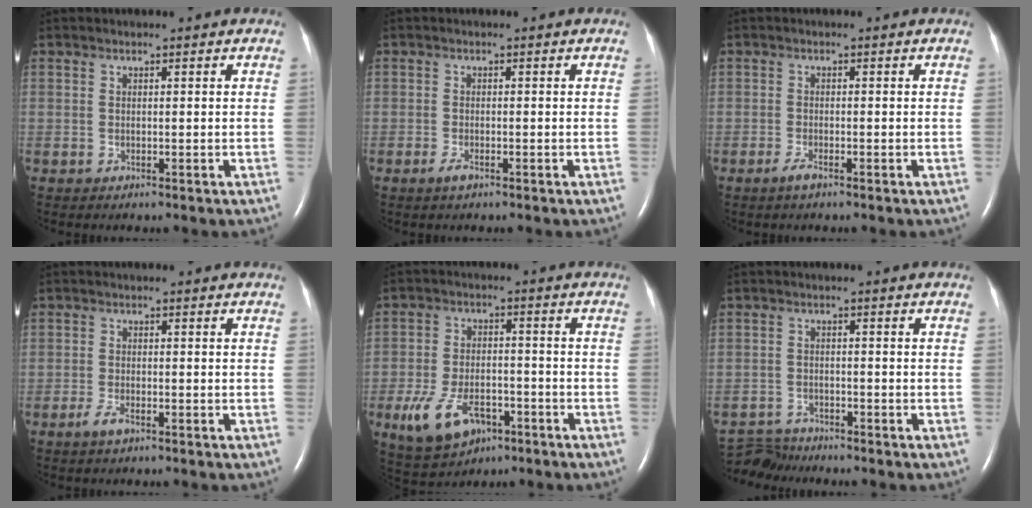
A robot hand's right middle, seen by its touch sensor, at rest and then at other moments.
{"total": 1.3, "force": [-0.9, 0.3, 1.0], "torque": [-0.022, -0.002, -0.018]}
{"total": 1.5, "force": [-1.1, 0.1, 1.0], "torque": [-0.026, -0.003, -0.024]}
{"total": 2.1, "force": [-1.4, 0.5, 1.5], "torque": [-0.038, -0.003, -0.028]}
{"total": 9.6, "force": [-4.6, 5.4, 6.4], "torque": [-0.131, -0.002, -0.072]}
{"total": 4.0, "force": [-3.9, 0.3, -0.8], "torque": [0.011, -0.010, -0.070]}